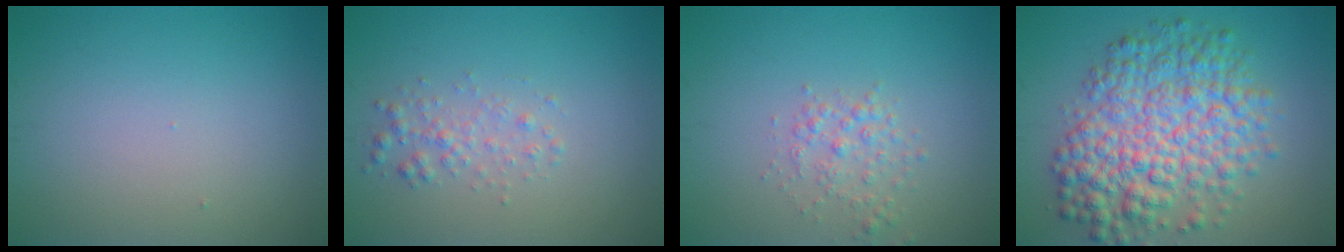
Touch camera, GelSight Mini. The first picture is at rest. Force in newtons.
{"total": 1.7, "press": 1.7, "slide": 0.0}
{"total": 1.9, "press": 1.9, "slide": 0.1}
{"total": 8.7, "press": 8.7, "slide": 0.1}